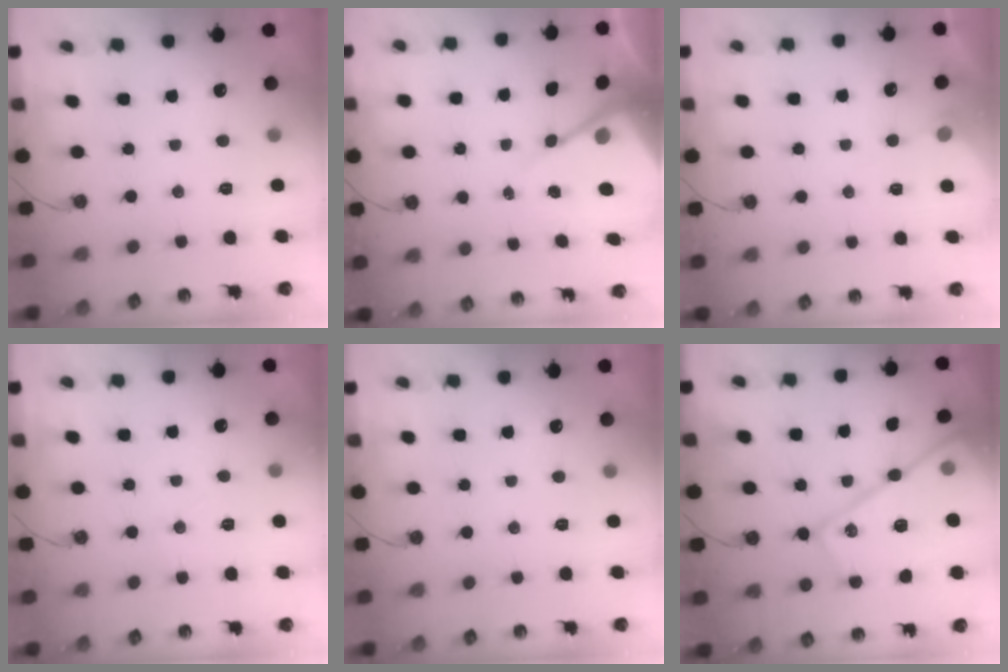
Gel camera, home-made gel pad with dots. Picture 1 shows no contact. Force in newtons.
{"total": 8.8, "press": 8.7, "slide": 0.7}
{"total": 3.3, "press": 3.3, "slide": 0.5}
{"total": 4.4, "press": 4.4, "slide": 0.7}
{"total": 0.0}
{"total": 20.2, "press": 20.1, "slide": 1.3}